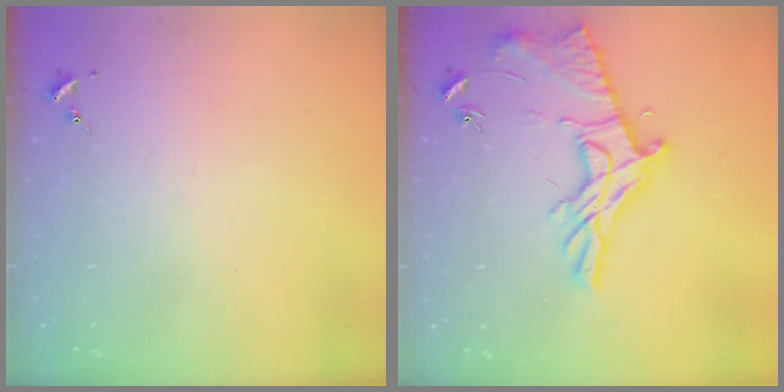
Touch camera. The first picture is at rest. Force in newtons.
{"total": 15.3, "press": 15.3, "slide": 0.6}